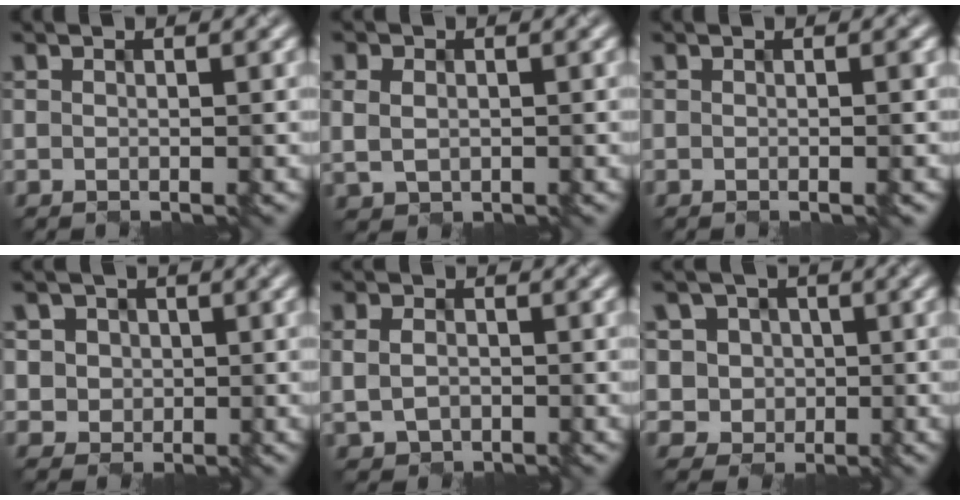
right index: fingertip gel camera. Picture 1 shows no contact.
{"total": 1.6, "force": [-0.3, 1.4, 0.7], "torque": [-0.027, -0.004, 0.007]}
{"total": 1.2, "force": [0.0, 0.5, 1.1], "torque": [-0.007, 0.006, -0.013]}
{"total": 3.2, "force": [0.5, 3.1, 0.5], "torque": [-0.029, 0.010, 0.014]}
{"total": 2.2, "force": [-0.9, 1.8, 0.9], "torque": [-0.019, -0.003, 0.002]}
{"total": 3.2, "force": [-0.3, 3.1, 0.2], "torque": [-0.007, 0.006, -0.003]}